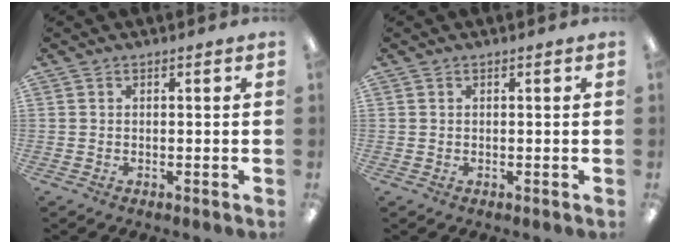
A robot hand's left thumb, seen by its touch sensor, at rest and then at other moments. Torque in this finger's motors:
{"motor_torque": [-0.17, -0.02, -0.18, 0.17, 0.00]}